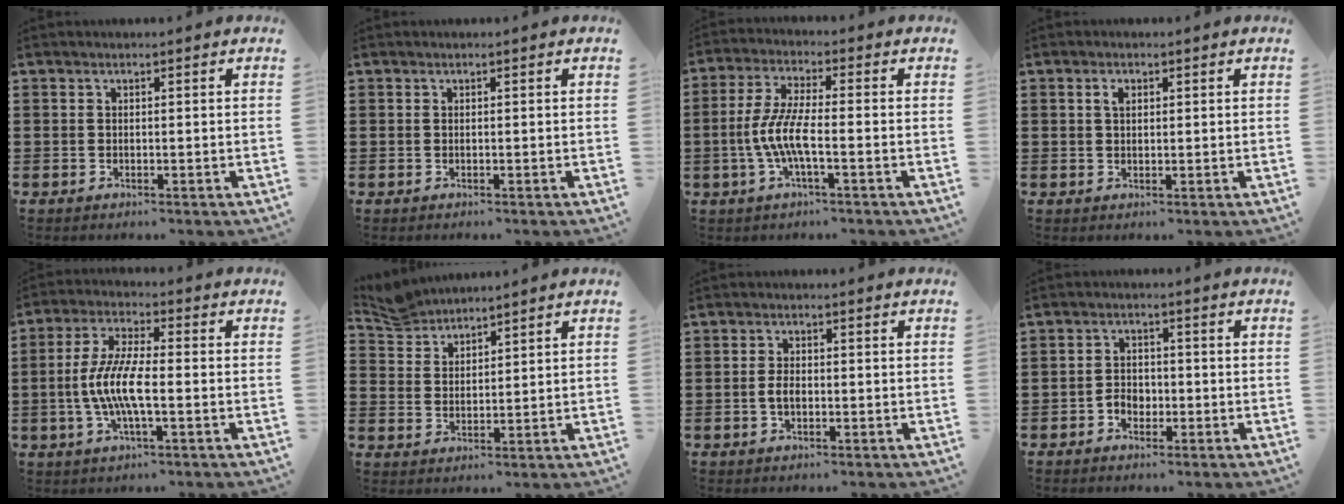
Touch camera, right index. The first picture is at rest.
{"total": 0.0}
{"total": 6.3, "force": [-2.0, 1.4, 5.8], "torque": [-0.134, -0.011, -0.046]}
{"total": 1.5, "force": [0.6, 0.8, 1.1], "torque": [-0.025, 0.006, 0.010]}
{"total": 7.8, "force": [-1.8, 2.0, 7.3], "torque": [-0.165, -0.012, -0.042]}
{"total": 4.1, "force": [4.1, 0.6, 0.1], "torque": [-0.017, -0.009, 0.079]}
{"total": 2.3, "force": [-0.5, 1.1, 1.9], "torque": [-0.045, -0.001, -0.011]}
{"total": 2.6, "force": [-1.1, 2.0, 1.1], "torque": [-0.026, 0.004, -0.025]}